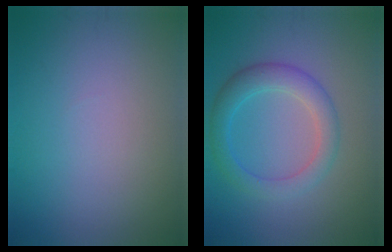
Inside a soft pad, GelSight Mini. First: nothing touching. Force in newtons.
{"total": 3.8, "press": 3.8, "slide": 0.1}